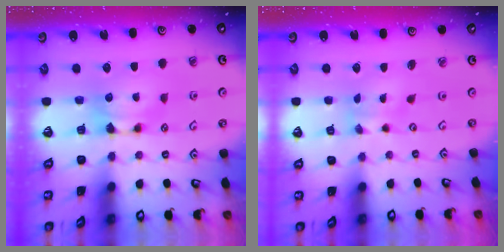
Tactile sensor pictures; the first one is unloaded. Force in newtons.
{"total": 2.6, "press": 2.5, "slide": 0.9}